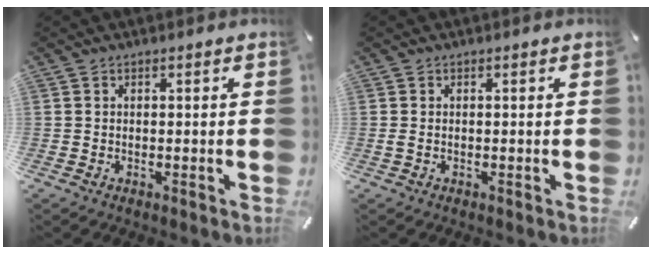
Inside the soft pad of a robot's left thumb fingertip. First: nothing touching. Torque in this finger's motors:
{"motor_torque": [0.00, 0.00, 0.00, 0.00, 0.00]}